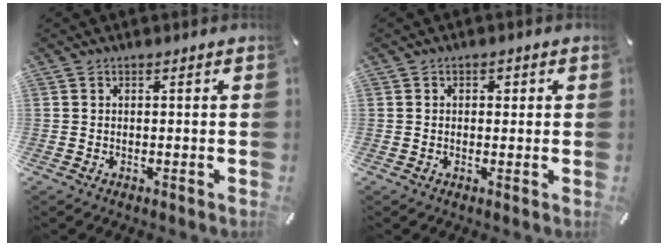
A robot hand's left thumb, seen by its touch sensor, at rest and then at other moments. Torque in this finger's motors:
{"motor_torque": [0.19, -0.18, 0.22, 0.04, -0.02]}